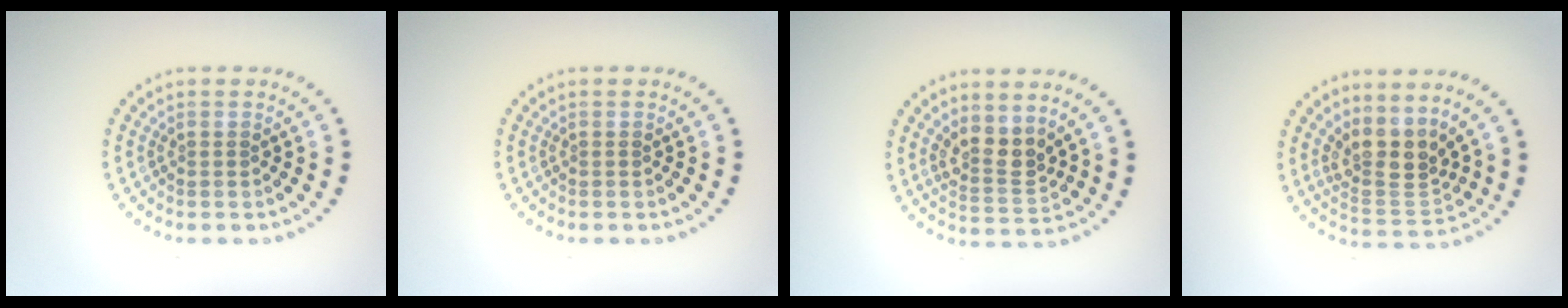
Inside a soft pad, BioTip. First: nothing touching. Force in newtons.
{"total": 0.0}
{"total": 2.8, "press": 2.4, "slide": 1.4}
{"total": 3.8, "press": 2.9, "slide": 2.5}